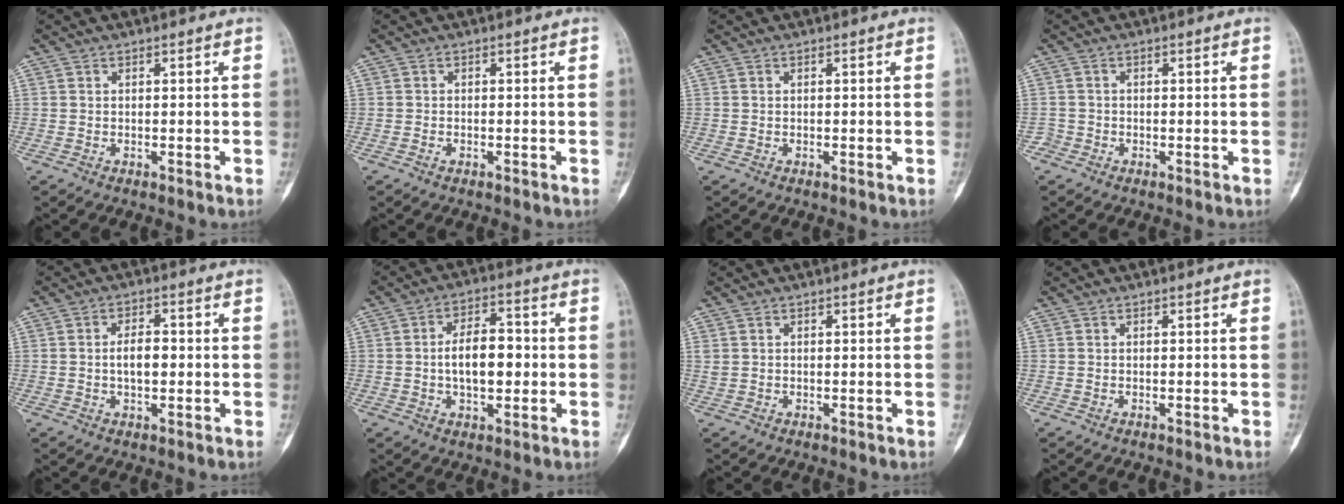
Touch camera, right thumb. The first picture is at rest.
{"total": 0.7, "force": [-0.4, 0.3, 0.4], "torque": [-0.010, 0.004, -0.007]}
{"total": 0.0}
{"total": 1.4, "force": [-0.8, 1.1, -0.2], "torque": [0.009, 0.007, -0.021]}
{"total": 4.7, "force": [-0.1, 2.5, 4.0], "torque": [-0.062, 0.007, -0.003]}
{"total": 9.6, "force": [-0.3, 5.3, 8.0], "torque": [-0.116, 0.018, -0.007]}
{"total": 0.9, "force": [0.4, 0.6, 0.5], "torque": [-0.008, 0.005, 0.011]}
{"total": 0.0}